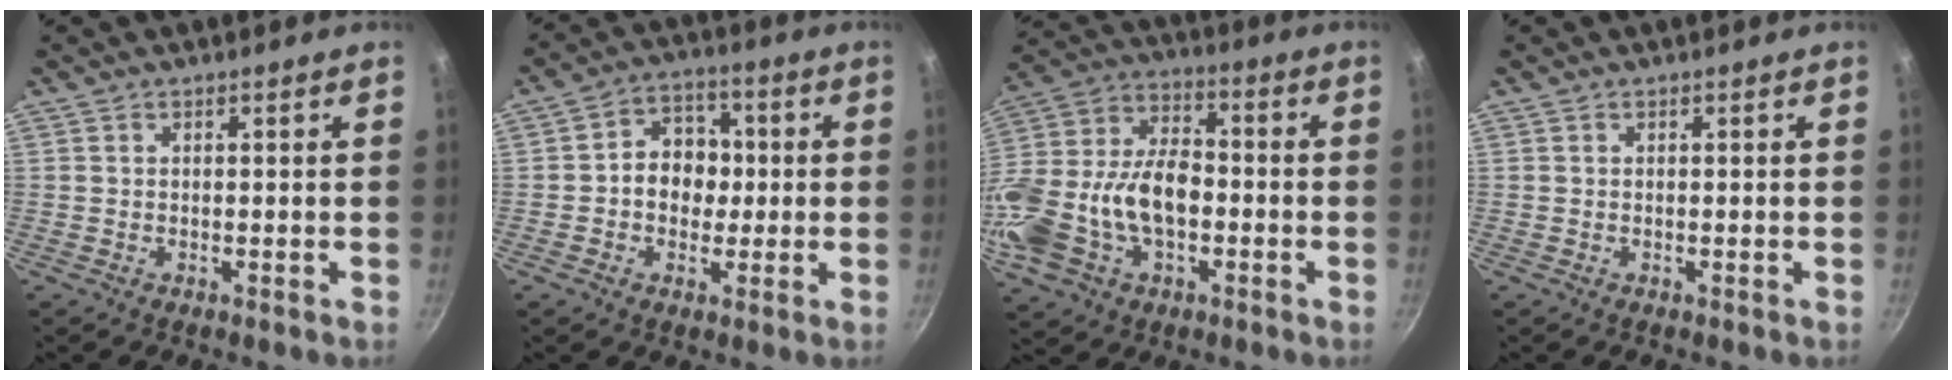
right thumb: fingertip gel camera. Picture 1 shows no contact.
{"total": 8.6, "force": [-0.1, 7.1, 4.9], "torque": [-0.030, 0.018, -0.013]}
{"total": 22.2, "force": [-4.0, 14.4, 16.3], "torque": [-0.319, 0.044, -0.073]}
{"total": 0.0}